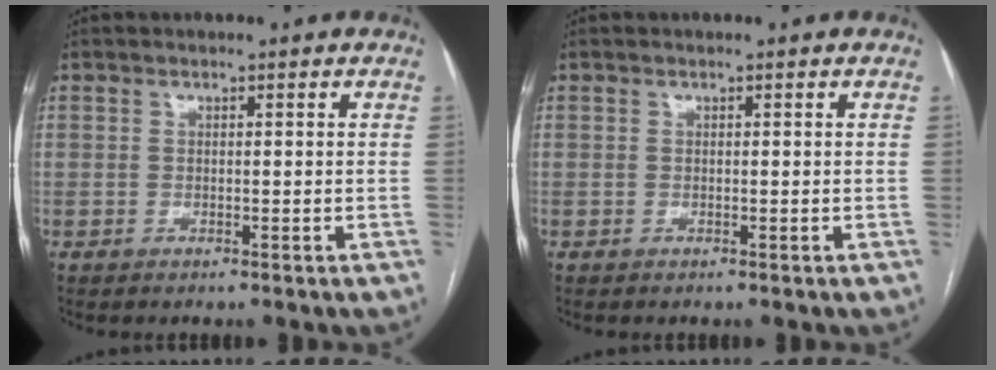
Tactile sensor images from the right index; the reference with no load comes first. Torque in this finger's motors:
{"motor_torque": [-0.02, 0.02, -0.01, 0.00]}